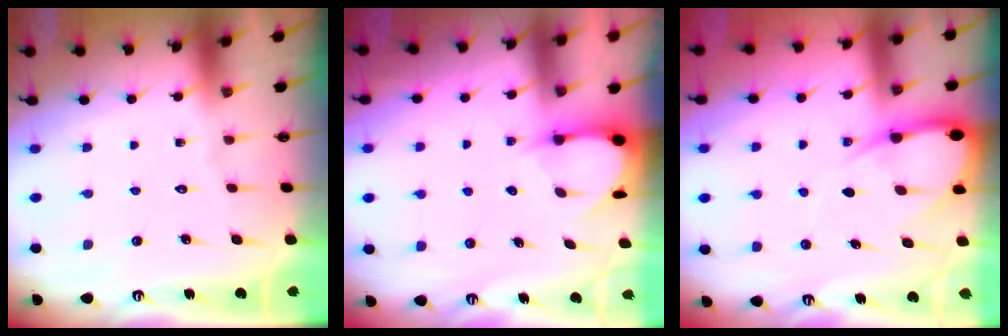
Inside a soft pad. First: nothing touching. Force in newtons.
{"total": 3.5, "press": 3.5, "slide": 0.4}
{"total": 8.9, "press": 8.8, "slide": 0.9}